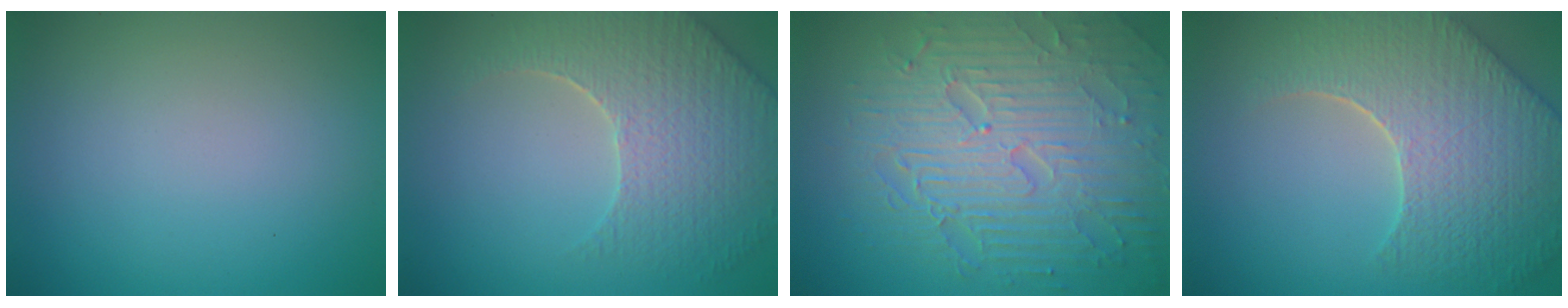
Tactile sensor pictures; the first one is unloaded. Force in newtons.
{"total": 5.4, "press": 4.8, "slide": 2.5}
{"total": 9.0, "press": 6.4, "slide": 6.4}
{"total": 9.0, "press": 6.4, "slide": 6.3}